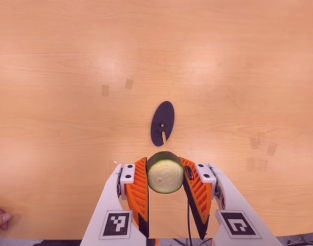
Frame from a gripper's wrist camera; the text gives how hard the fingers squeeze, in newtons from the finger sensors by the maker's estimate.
{"total": 11.5, "left": 11.8, "right": 11.3}